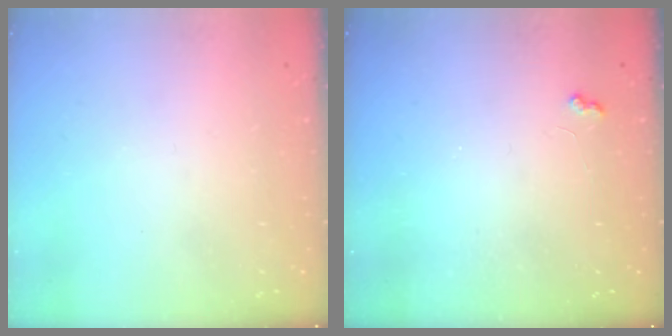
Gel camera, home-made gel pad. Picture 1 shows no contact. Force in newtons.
{"total": 2.9, "press": 2.8, "slide": 0.5}